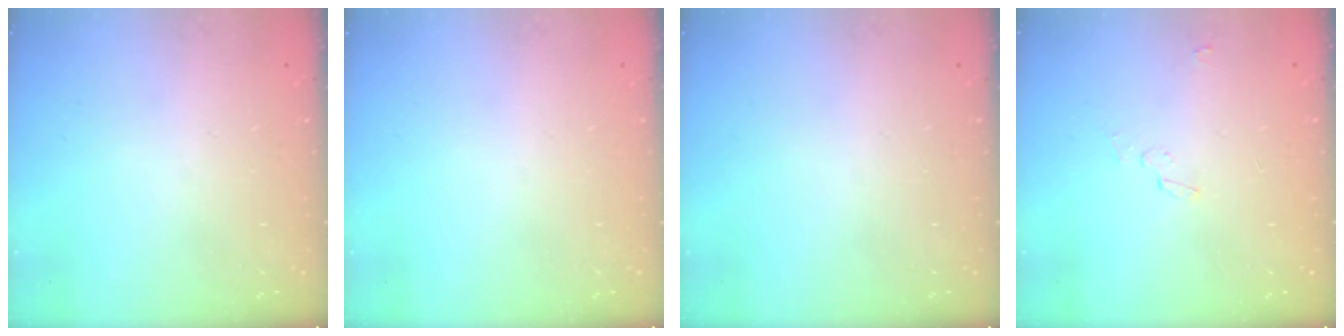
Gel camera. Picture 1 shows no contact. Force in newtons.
{"total": 0.0}
{"total": 0.0}
{"total": 3.6, "press": 3.4, "slide": 1.3}